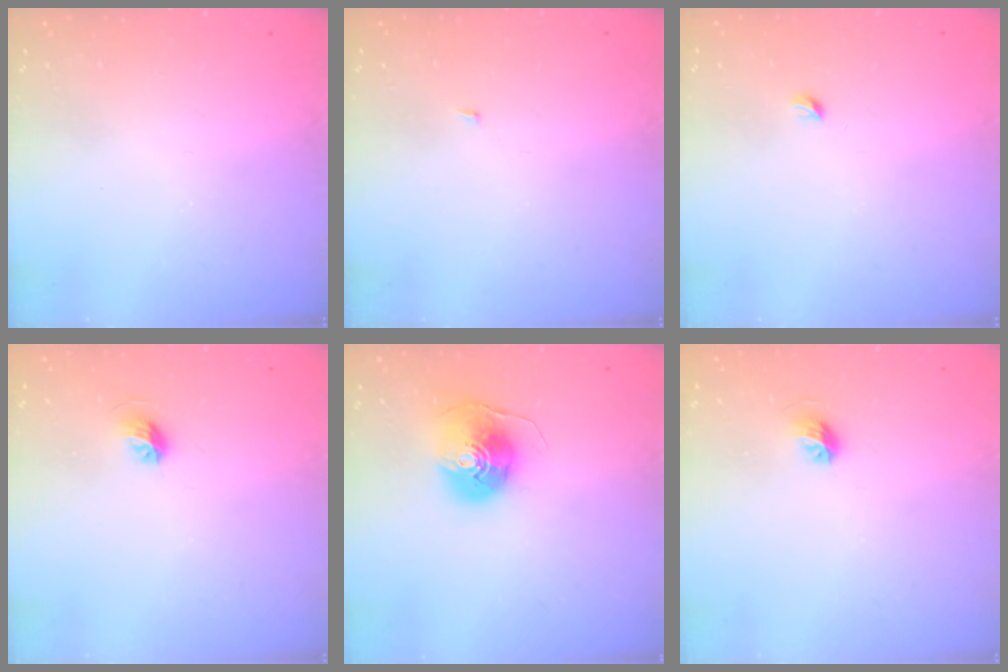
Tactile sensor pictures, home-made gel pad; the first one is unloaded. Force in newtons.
{"total": 1.4, "press": 1.3, "slide": 0.1}
{"total": 2.9, "press": 2.9, "slide": 0.4}
{"total": 5.4, "press": 5.2, "slide": 1.2}
{"total": 8.8, "press": 8.7, "slide": 1.0}
{"total": 5.4, "press": 5.2, "slide": 1.2}